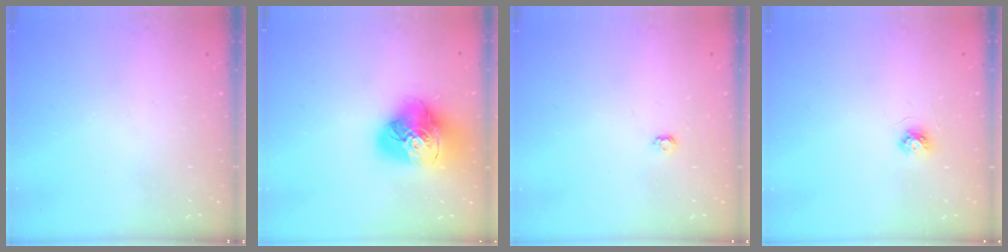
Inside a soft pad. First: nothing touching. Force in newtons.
{"total": 17.3, "press": 17.2, "slide": 2.0}
{"total": 3.9, "press": 3.8, "slide": 0.5}
{"total": 3.7, "press": 3.6, "slide": 0.4}